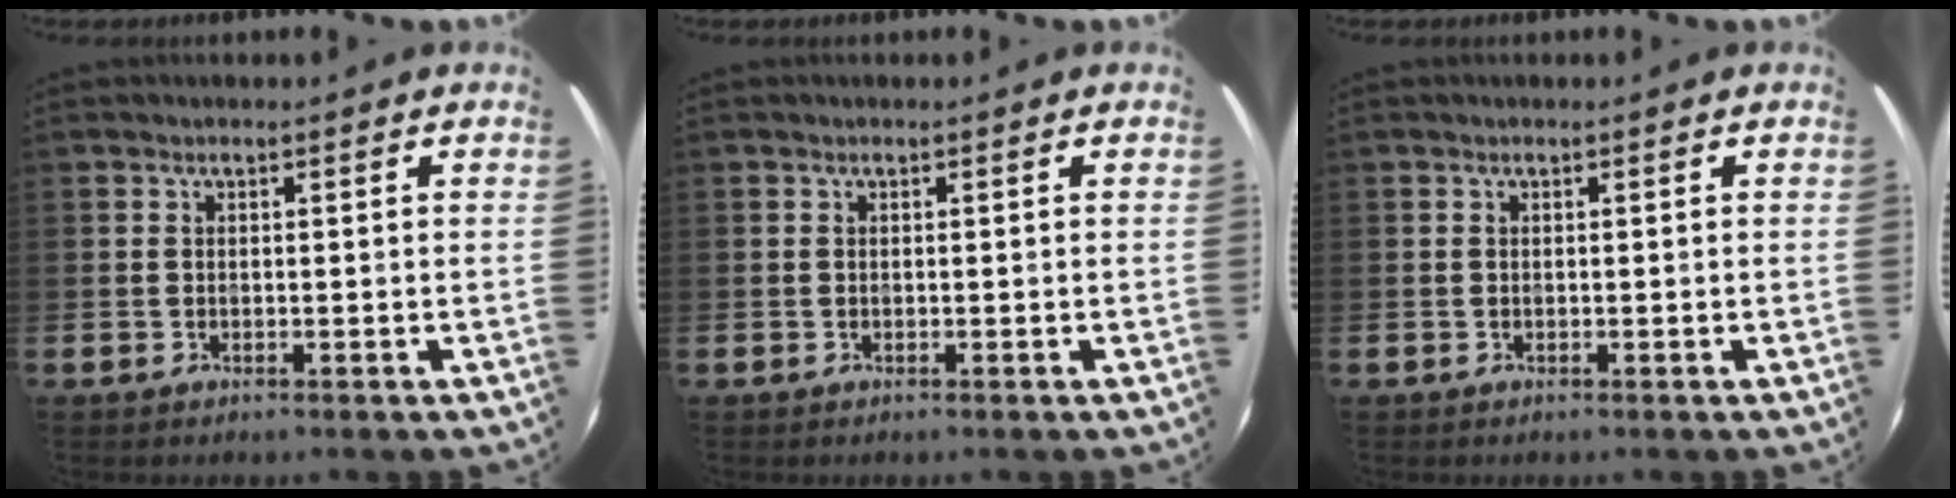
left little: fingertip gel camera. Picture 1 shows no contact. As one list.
[{"total": 0.0}, {"total": 0.0}]